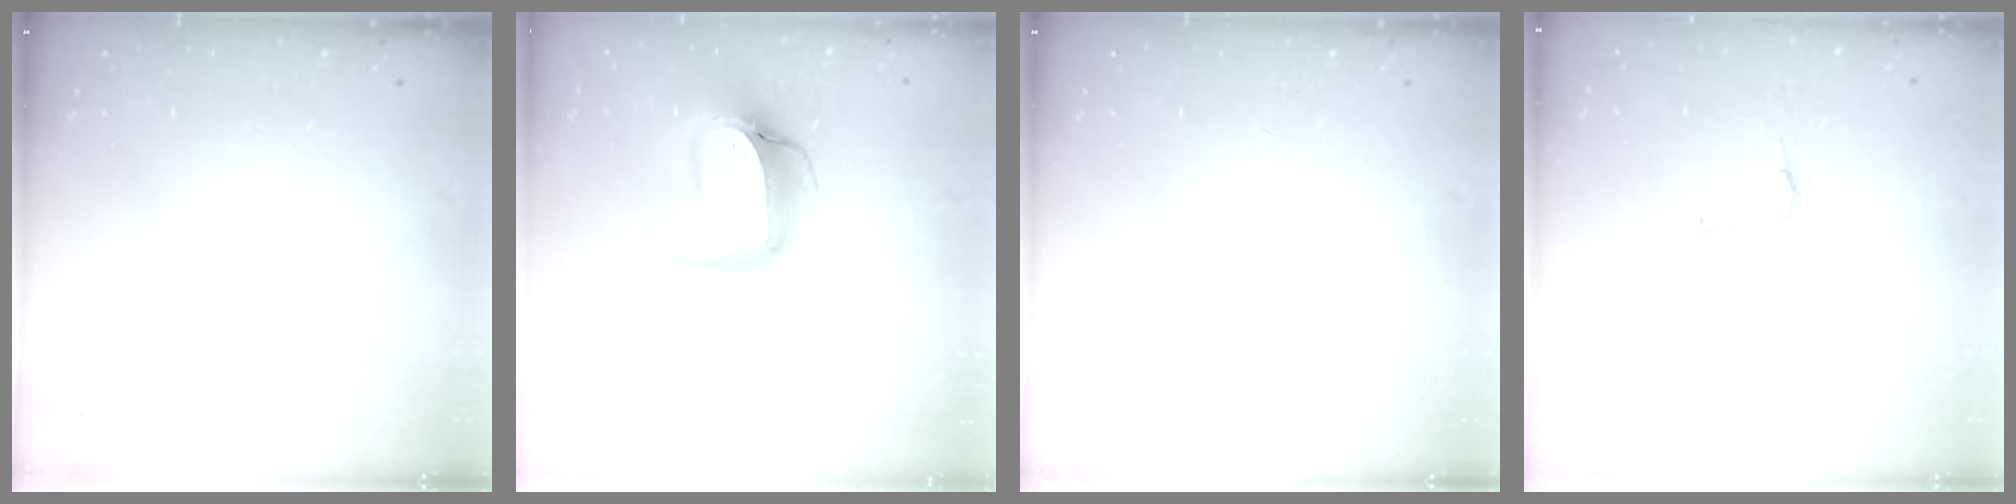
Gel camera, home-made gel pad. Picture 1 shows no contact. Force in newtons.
{"total": 15.5, "press": 15.5, "slide": 1.2}
{"total": 0.0}
{"total": 4.9, "press": 4.9, "slide": 0.3}